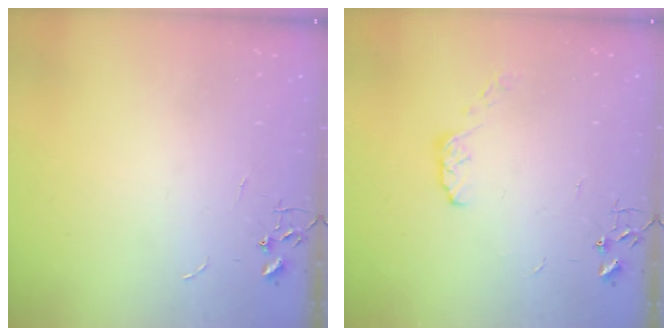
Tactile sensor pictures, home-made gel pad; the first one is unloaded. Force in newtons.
{"total": 5.2, "press": 5.2, "slide": 0.4}